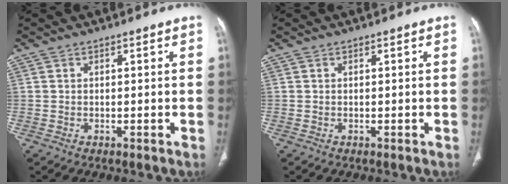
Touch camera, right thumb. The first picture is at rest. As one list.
[{"total": 0.0}]